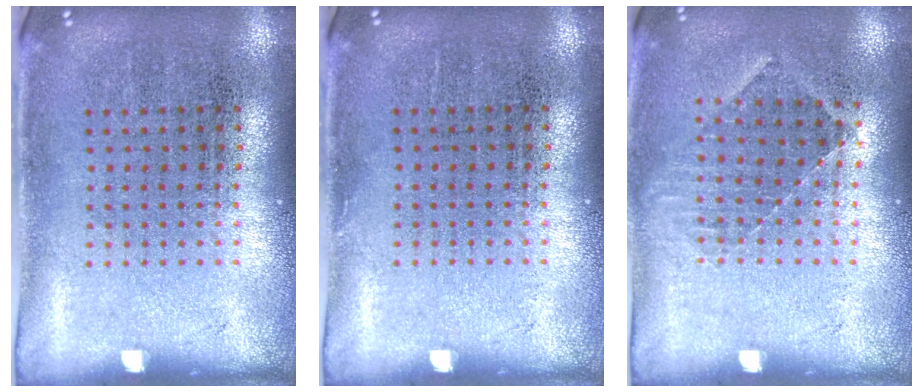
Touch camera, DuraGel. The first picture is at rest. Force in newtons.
{"total": 0.0}
{"total": 0.8, "press": 0.8, "slide": 0.2}